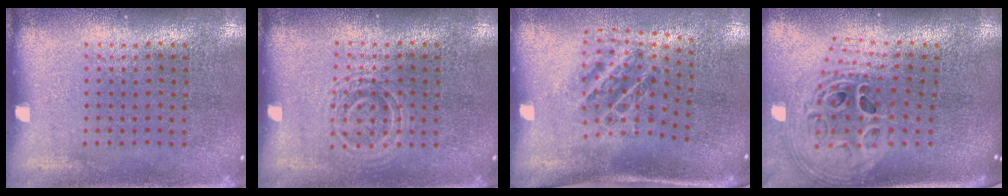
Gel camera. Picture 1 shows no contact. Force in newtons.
{"total": 1.8, "press": 1.8, "slide": 0.4}
{"total": 1.3, "press": 1.1, "slide": 0.6}
{"total": 2.9, "press": 2.0, "slide": 2.1}